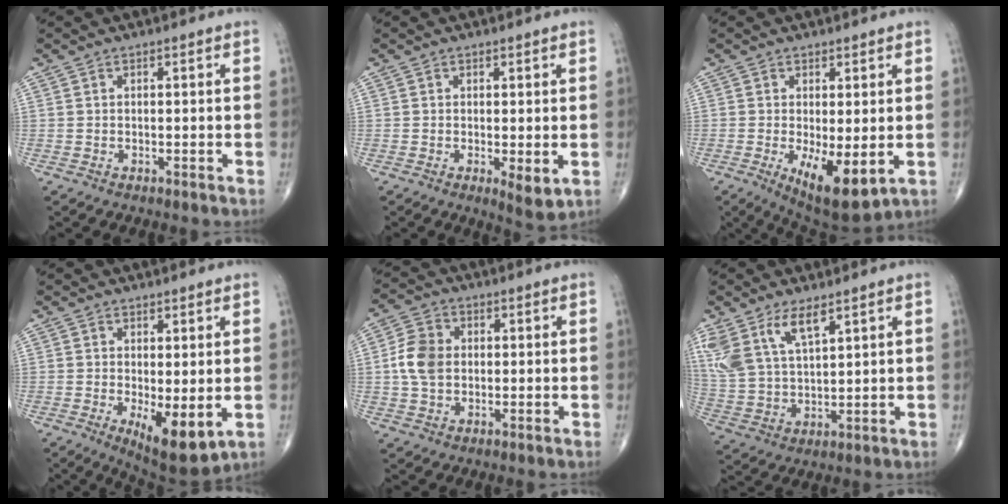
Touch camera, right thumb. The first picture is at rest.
{"total": 3.9, "force": [-0.5, 1.3, 3.6], "torque": [-0.056, -0.015, -0.008]}
{"total": 9.9, "force": [-2.1, 3.8, 8.9], "torque": [-0.137, -0.025, -0.021]}
{"total": 8.6, "force": [-1.5, 3.3, 7.8], "torque": [-0.115, -0.025, -0.013]}
{"total": 7.2, "force": [0.3, 5.4, 4.7], "torque": [-0.086, 0.008, 0.001]}
{"total": 11.0, "force": [6.6, 4.6, 7.4], "torque": [-0.152, -0.017, 0.143]}